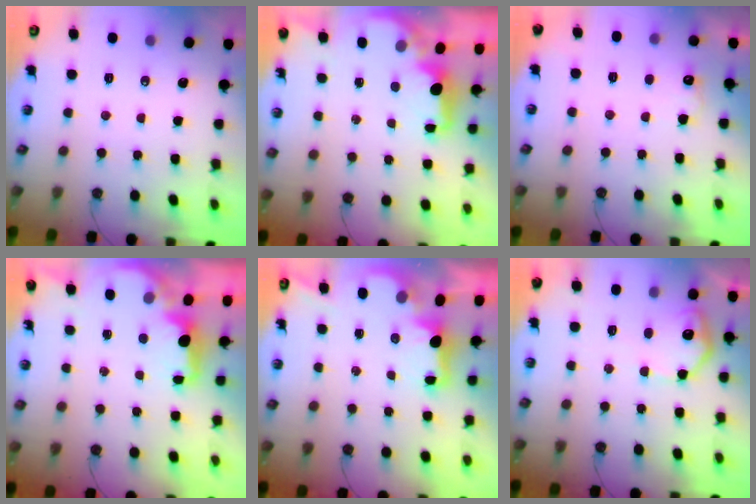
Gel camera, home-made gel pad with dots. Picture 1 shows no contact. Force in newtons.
{"total": 2.2, "press": 2.1, "slide": 0.7}
{"total": 5.7, "press": 5.5, "slide": 1.3}
{"total": 2.4, "press": 2.3, "slide": 0.8}
{"total": 2.1, "press": 2.0, "slide": 0.8}
{"total": 10.7, "press": 10.7, "slide": 0.5}